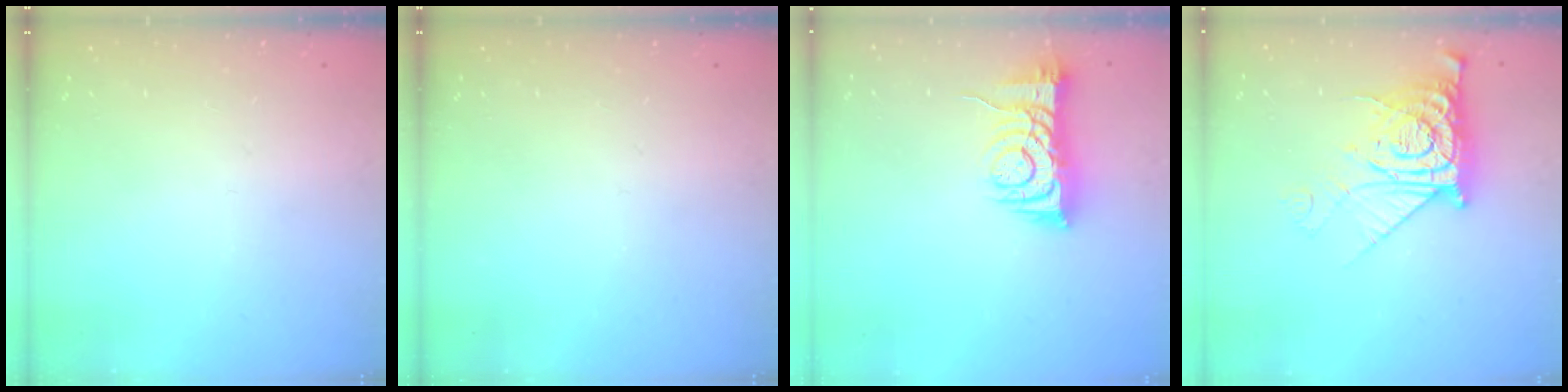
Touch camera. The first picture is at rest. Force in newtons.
{"total": 0.0}
{"total": 8.0, "press": 7.9, "slide": 1.3}
{"total": 11.7, "press": 11.6, "slide": 1.4}